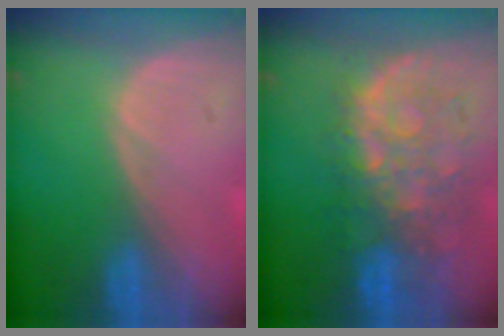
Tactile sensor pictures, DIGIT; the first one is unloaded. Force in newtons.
{"total": 9.5, "press": 8.8, "slide": 3.6}